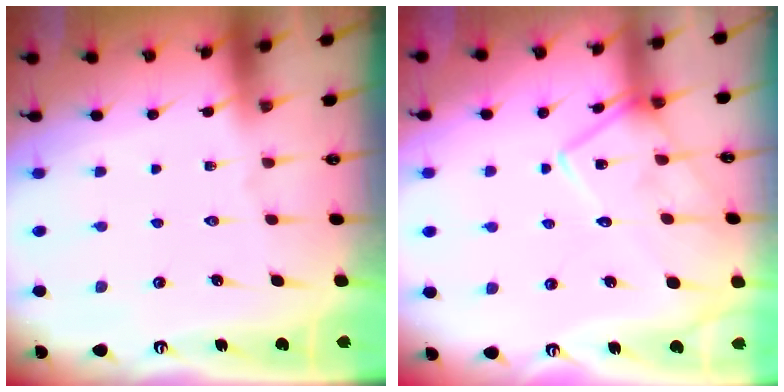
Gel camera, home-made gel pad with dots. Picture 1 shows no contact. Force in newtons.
{"total": 13.5, "press": 13.5, "slide": 0.8}